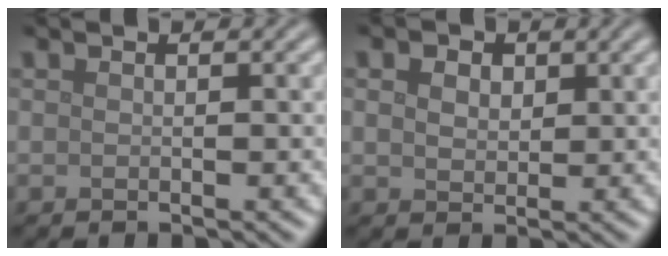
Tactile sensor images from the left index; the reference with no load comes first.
{"total": 3.6, "force": [1.8, 2.4, 1.9], "torque": [-0.035, 0.019, 0.010]}